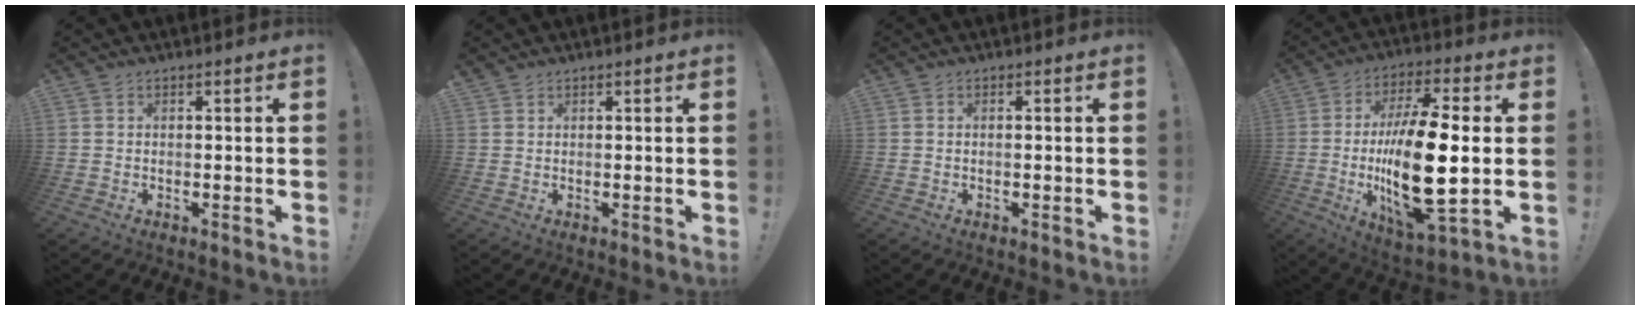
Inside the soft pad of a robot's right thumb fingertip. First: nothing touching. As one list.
[{"total": 0.7, "force": [0.6, 0.2, 0.2], "torque": [0.003, -0.004, 0.011]}, {"total": 0.0}, {"total": 21.3, "force": [-1.5, 6.9, 20.1], "torque": [-0.391, -0.008, -0.026]}]